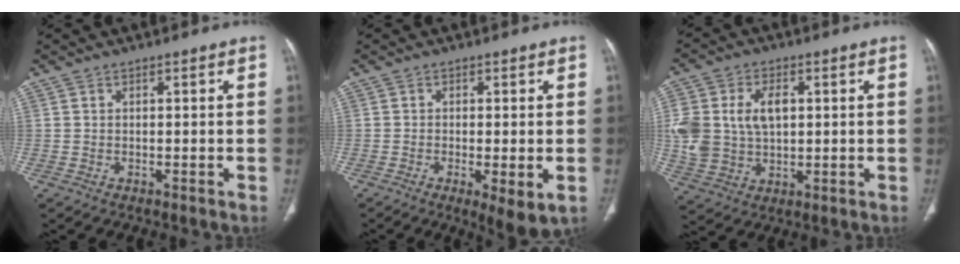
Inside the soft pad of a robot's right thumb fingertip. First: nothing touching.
{"total": 6.4, "force": [-2.0, 1.7, 5.8], "torque": [-0.091, -0.016, -0.030]}
{"total": 12.6, "force": [2.0, 8.6, 9.0], "torque": [-0.181, 0.004, 0.048]}